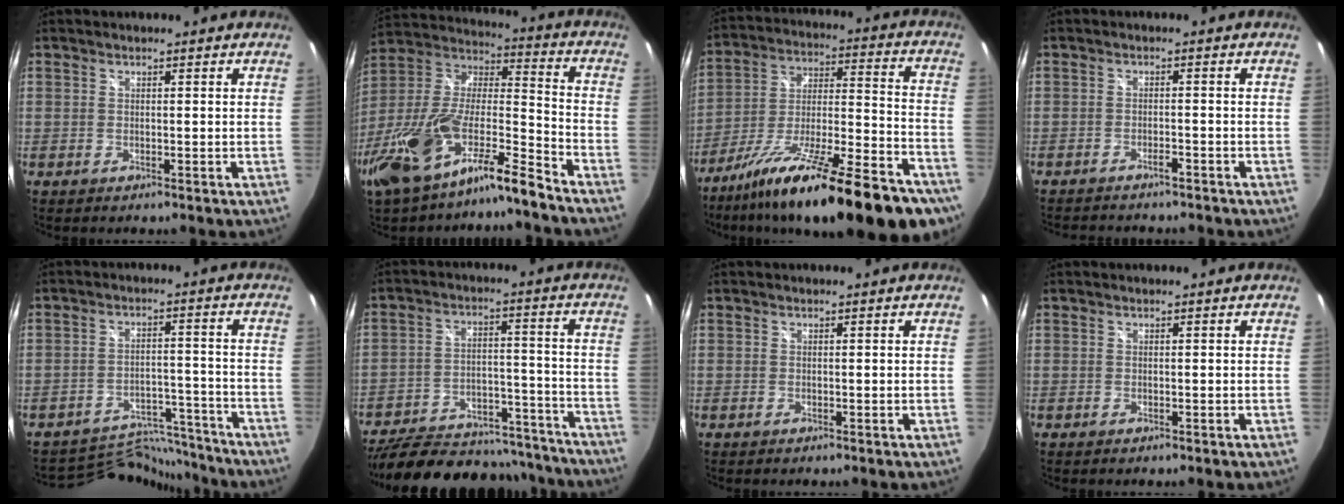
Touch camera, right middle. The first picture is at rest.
{"total": 20.2, "force": [-14.4, 4.1, 13.5], "torque": [-0.265, -0.013, -0.274]}
{"total": 29.5, "force": [-19.9, 6.4, 20.8], "torque": [-0.321, -0.043, -0.301]}
{"total": 5.0, "force": [-4.5, 1.0, 2.0], "torque": [-0.051, -0.010, -0.067]}
{"total": 11.3, "force": [-11.1, 2.1, 0.3], "torque": [-0.015, 0.026, -0.164]}
{"total": 27.2, "force": [-22.8, 9.8, 10.9], "torque": [-0.212, 0.012, -0.293]}
{"total": 0.0}
{"total": 0.0}